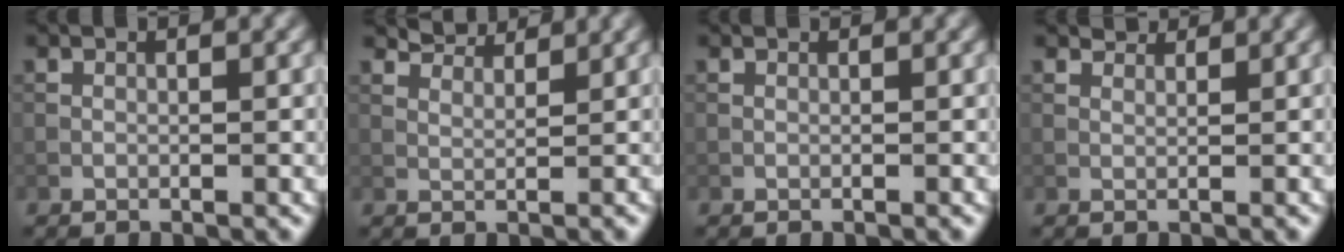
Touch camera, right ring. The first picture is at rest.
{"total": 3.0, "force": [2.8, 0.5, 0.9], "torque": [-0.024, -0.007, 0.052]}
{"total": 0.6, "force": [0.6, 0.1, 0.2], "torque": [-0.007, -0.001, 0.001]}
{"total": 1.9, "force": [1.7, 0.6, 0.6], "torque": [-0.016, -0.006, 0.024]}